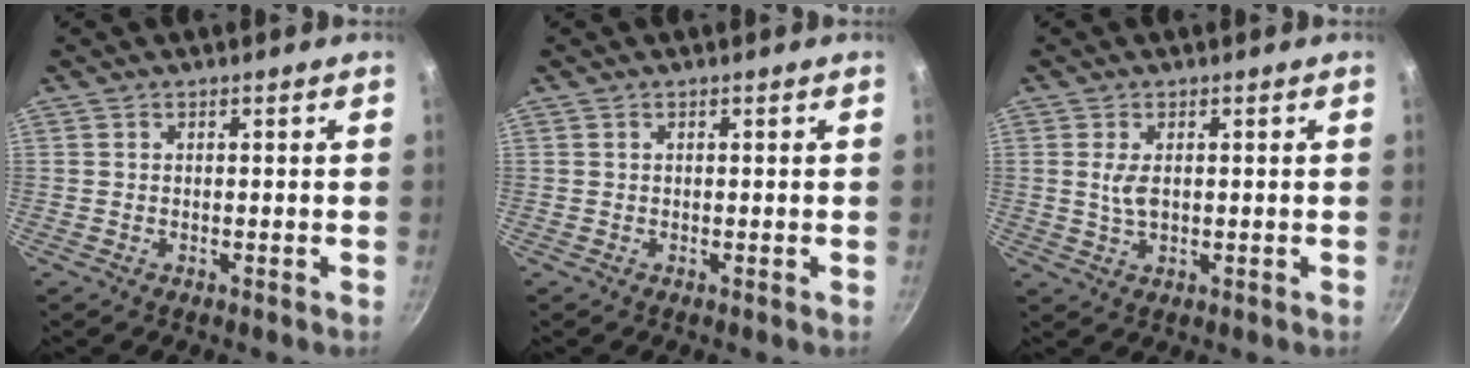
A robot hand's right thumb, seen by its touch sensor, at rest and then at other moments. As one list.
[{"total": 0.0}, {"total": 3.4, "force": [0.4, 1.8, 2.8], "torque": [-0.061, -0.005, 0.010]}]